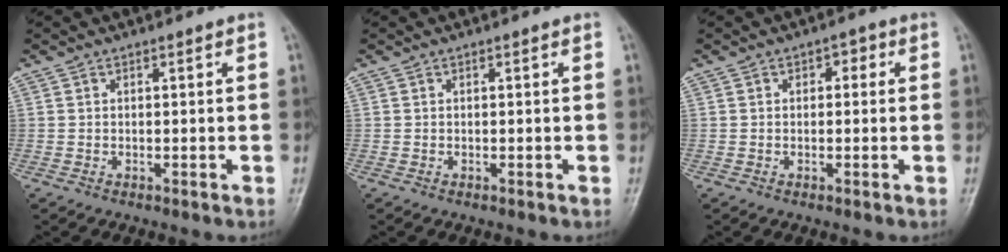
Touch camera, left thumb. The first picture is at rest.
{"total": 0.0}
{"total": 2.2, "force": [0.5, 1.5, 1.5], "torque": [-0.002, 0.006, -0.001]}